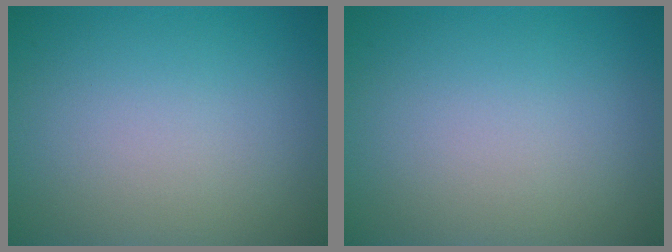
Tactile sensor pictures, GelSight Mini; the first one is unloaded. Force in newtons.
{"total": 0.0}